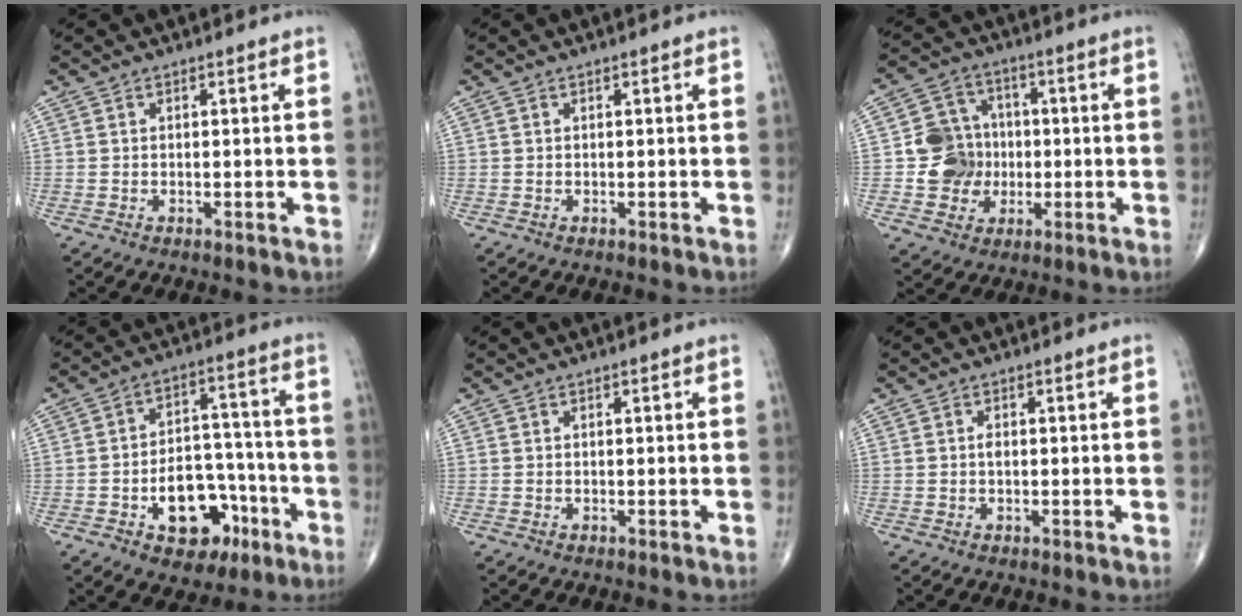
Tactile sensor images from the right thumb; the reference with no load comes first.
{"total": 0.0}
{"total": 9.7, "force": [-0.8, 9.0, 3.4], "torque": [-0.014, 0.017, -0.014]}
{"total": 13.7, "force": [-5.8, 8.9, 8.6], "torque": [-0.085, 0.055, -0.080]}
{"total": 0.0}
{"total": 0.9, "force": [0.0, 0.5, 0.7], "torque": [-0.013, 0.001, -0.001]}